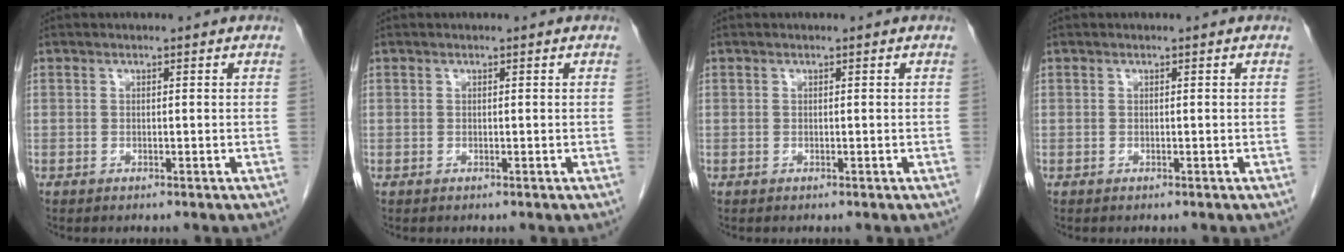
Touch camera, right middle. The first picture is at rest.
{"total": 0.0}
{"total": 0.0}
{"total": 0.0}